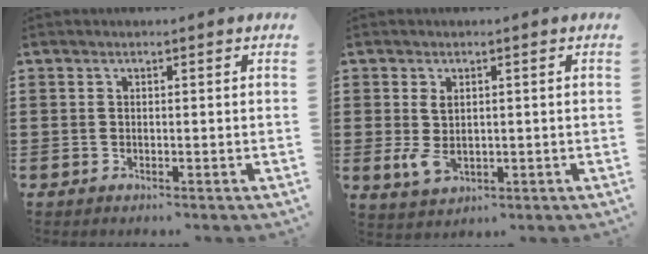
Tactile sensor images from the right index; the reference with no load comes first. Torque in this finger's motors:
{"motor_torque": [0.61, 0.53, 0.14, 0.01]}